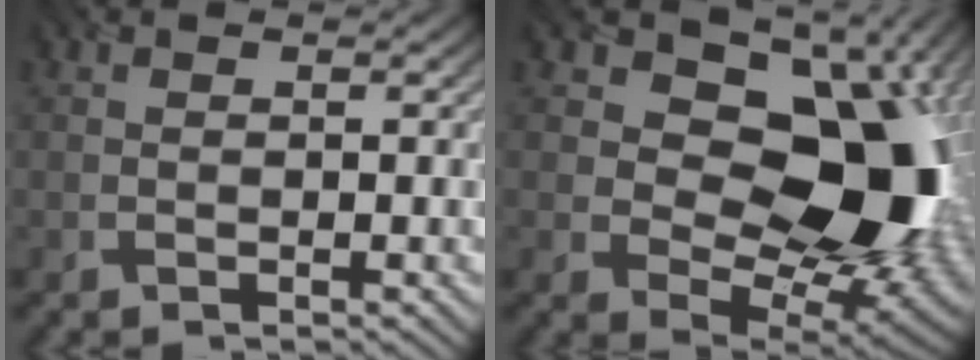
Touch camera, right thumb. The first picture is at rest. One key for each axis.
{"total": 18.1, "fx": 3.7, "fy": 12.6, "fz": 12.4, "tx": -0.173, "ty": 0.011, "tz": 0.072}